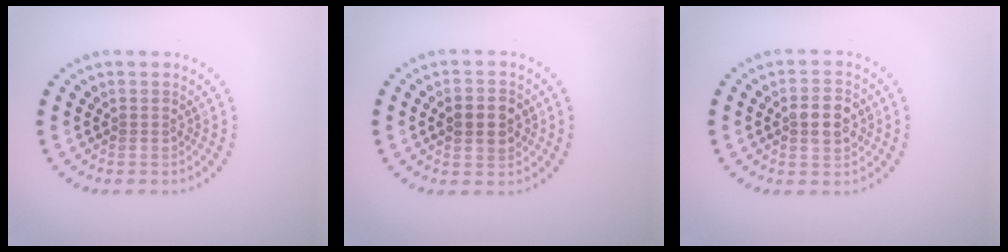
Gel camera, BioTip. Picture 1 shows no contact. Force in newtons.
{"total": 3.2, "press": 3.2, "slide": 0.1}
{"total": 3.0, "press": 3.0, "slide": 0.1}